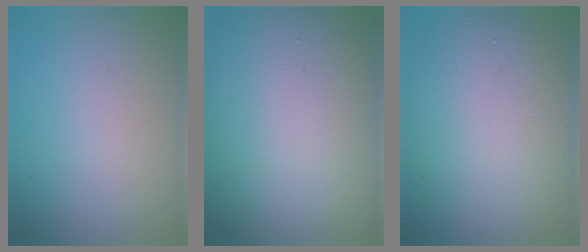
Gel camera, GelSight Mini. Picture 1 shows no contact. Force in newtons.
{"total": 20.6, "press": 20.6, "slide": 1.0}
{"total": 11.3, "press": 11.3, "slide": 0.7}